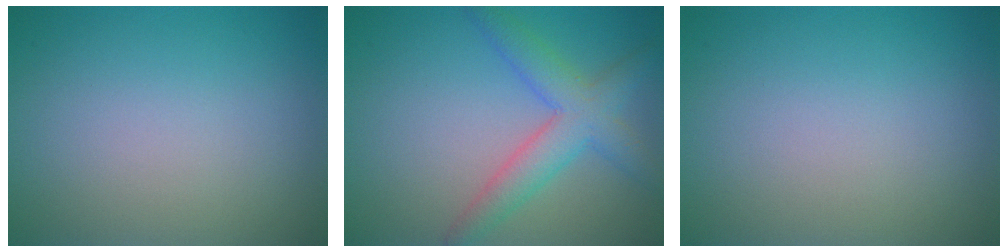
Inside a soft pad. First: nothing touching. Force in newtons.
{"total": 3.5, "press": 3.5, "slide": 0.2}
{"total": 0.0}